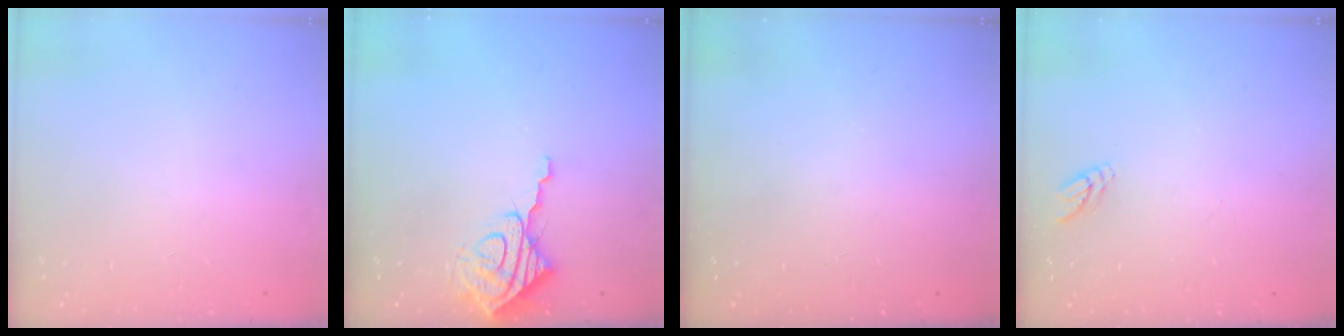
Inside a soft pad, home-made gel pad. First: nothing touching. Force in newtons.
{"total": 9.8, "press": 9.8, "slide": 0.7}
{"total": 0.0}
{"total": 4.6, "press": 4.6, "slide": 0.4}